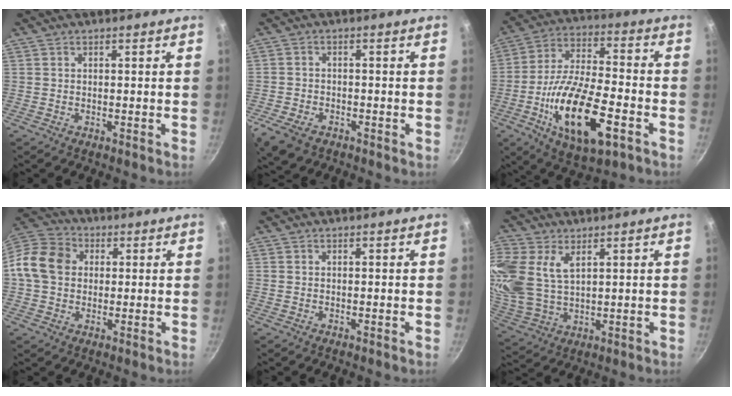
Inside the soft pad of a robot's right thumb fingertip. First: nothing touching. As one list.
[{"total": 6.6, "force": [-3.7, 4.0, 3.7], "torque": [-0.081, 0.006, -0.071]}, {"total": 20.5, "force": [-7.3, 8.2, 17.3], "torque": [-0.309, 0.023, -0.131]}, {"total": 11.2, "force": [1.0, 9.3, 6.2], "torque": [-0.095, 0.020, -0.002]}, {"total": 0.0}, {"total": 15.5, "force": [5.9, 10.0, 10.4], "torque": [-0.245, -0.003, 0.129]}]